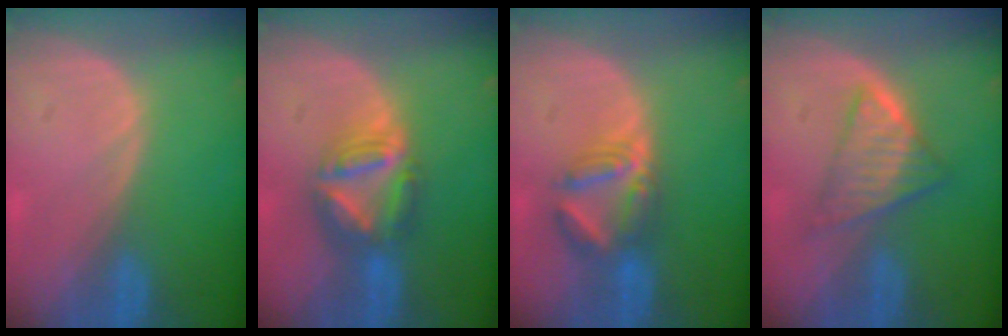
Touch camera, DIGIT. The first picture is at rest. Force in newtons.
{"total": 7.7, "press": 6.6, "slide": 4.0}
{"total": 5.9, "press": 5.9, "slide": 0.5}
{"total": 5.9, "press": 5.7, "slide": 1.8}